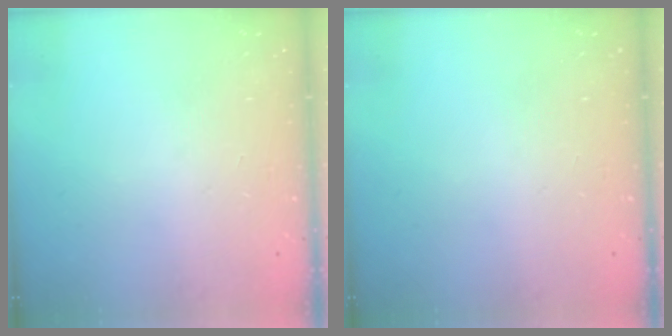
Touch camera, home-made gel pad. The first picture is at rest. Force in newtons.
{"total": 0.0}